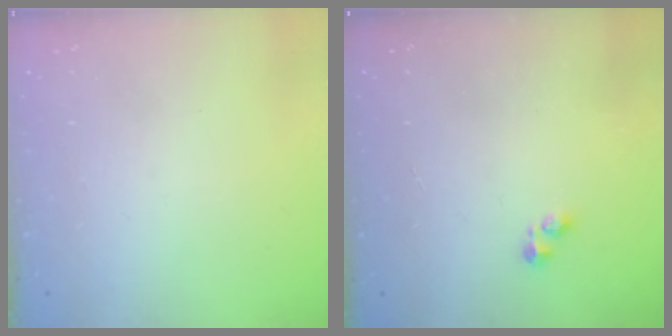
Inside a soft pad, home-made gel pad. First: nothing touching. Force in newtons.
{"total": 2.3, "press": 2.3, "slide": 0.4}